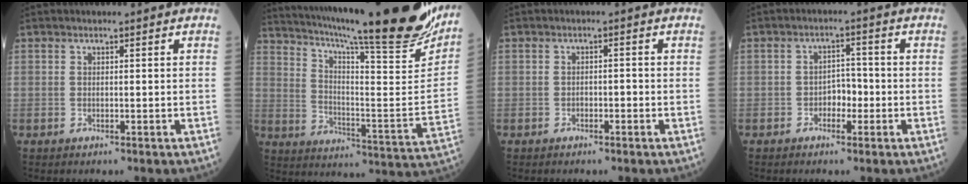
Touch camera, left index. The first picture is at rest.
{"total": 31.6, "force": [26.1, 1.8, 17.7], "torque": [-0.288, -0.088, 0.352]}
{"total": 0.9, "force": [-0.7, 0.3, 0.5], "torque": [-0.004, -0.001, -0.014]}
{"total": 2.9, "force": [-1.3, 1.8, 2.0], "torque": [-0.022, 0.006, -0.027]}